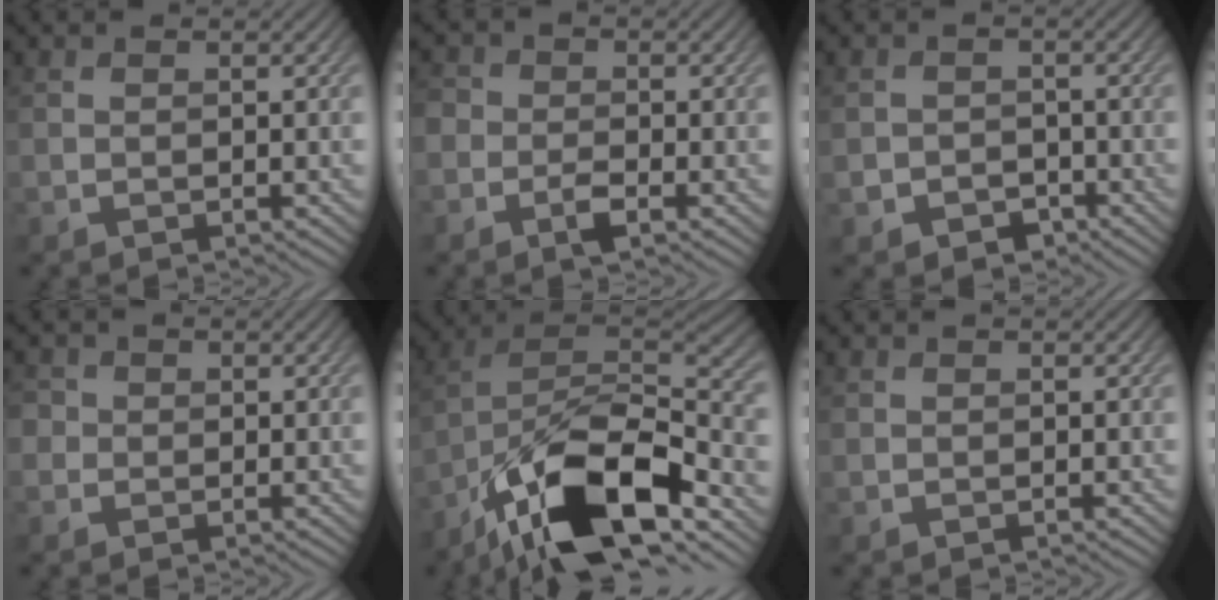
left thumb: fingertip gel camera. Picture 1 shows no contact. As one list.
[{"total": 3.1, "force": [-1.5, 2.0, 1.9], "torque": [-0.028, 0.000, -0.042]}, {"total": 2.7, "force": [-1.8, 1.9, 0.7], "torque": [-0.008, -0.008, -0.035]}, {"total": 2.3, "force": [0.3, 2.2, 0.5], "torque": [-0.009, 0.006, -0.015]}, {"total": 16.7, "force": [-10.4, 6.7, 11.3], "torque": [-0.215, -0.010, -0.198]}, {"total": 0.0}]